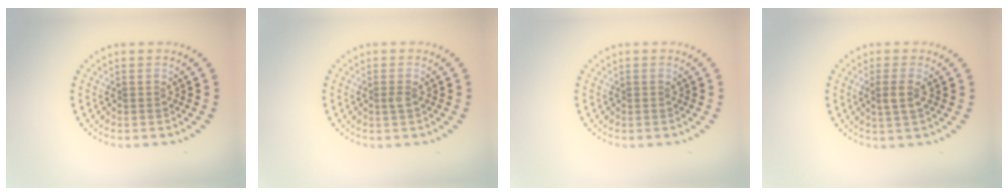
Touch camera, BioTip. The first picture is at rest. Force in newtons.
{"total": 0.7, "press": 0.5, "slide": 0.4}
{"total": 0.0}
{"total": 1.6, "press": 1.4, "slide": 0.7}